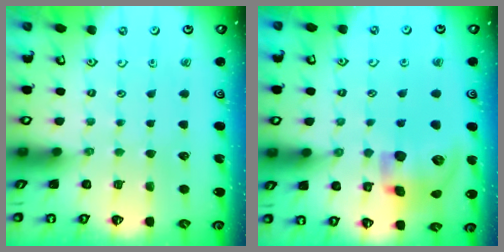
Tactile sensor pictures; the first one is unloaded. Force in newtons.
{"total": 16.2, "press": 16.1, "slide": 2.3}